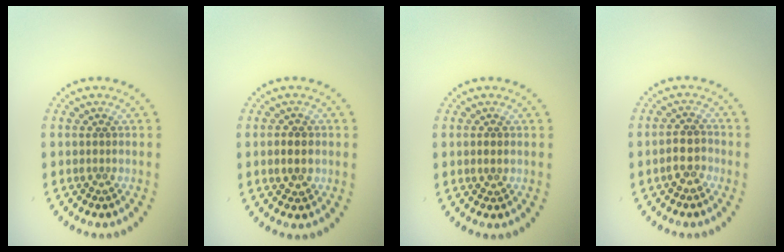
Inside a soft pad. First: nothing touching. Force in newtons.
{"total": 1.8, "press": 1.8, "slide": 0.2}
{"total": 0.5, "press": 0.5, "slide": 0.2}
{"total": 2.1, "press": 2.0, "slide": 0.7}